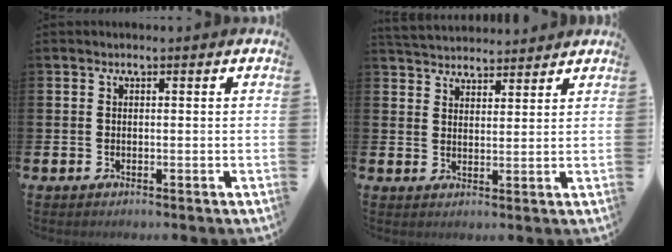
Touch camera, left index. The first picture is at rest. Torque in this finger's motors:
{"motor_torque": [-0.12, -1.62, 0.92, 0.21]}